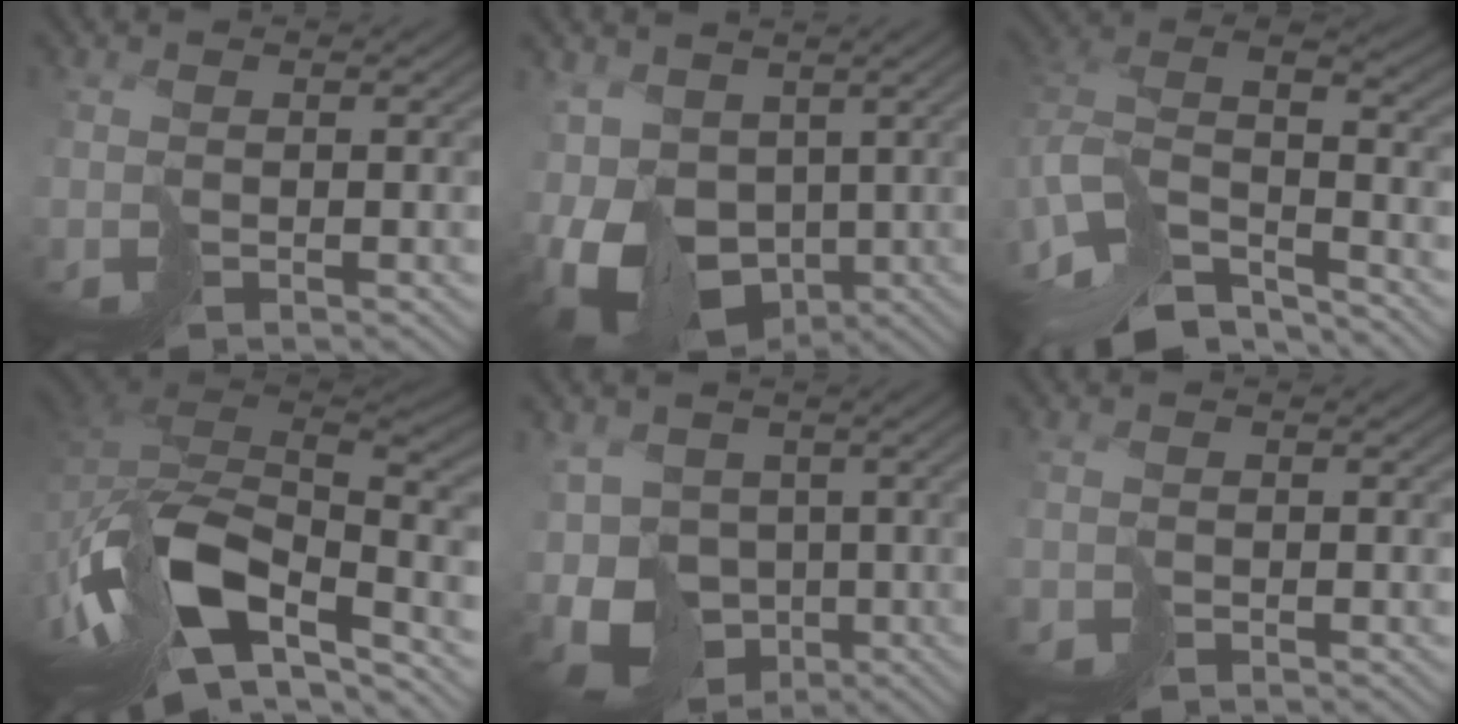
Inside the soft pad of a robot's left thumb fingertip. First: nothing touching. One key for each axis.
{"total": 14.5, "fx": -2.1, "fy": 10.2, "fz": 10.1, "tx": -0.249, "ty": -0.032, "tz": -0.020}
{"total": 13.4, "fx": -9.2, "fy": 6.0, "fz": 7.7, "tx": -0.189, "ty": -0.012, "tz": -0.169}
{"total": 16.9, "fx": -8.2, "fy": 8.6, "fz": 12.0, "tx": -0.286, "ty": -0.024, "tz": -0.150}
{"total": 13.6, "fx": -3.8, "fy": 10.0, "fz": 8.4, "tx": -0.213, "ty": -0.029, "tz": -0.054}
{"total": 1.1, "fx": -0.8, "fy": 0.7, "fz": 0.2, "tx": -0.005, "ty": -0.005, "tz": -0.019}